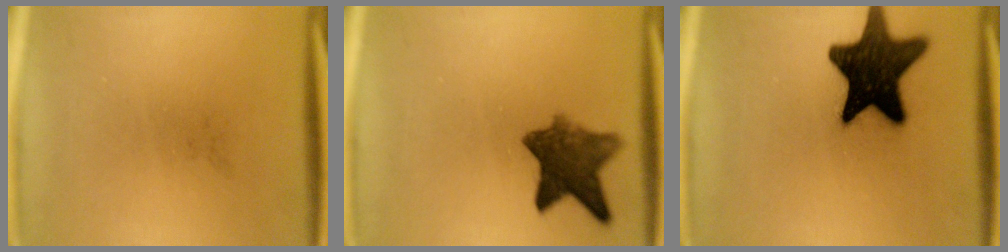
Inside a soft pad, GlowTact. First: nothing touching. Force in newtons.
{"total": 8.2}
{"total": 18.3}